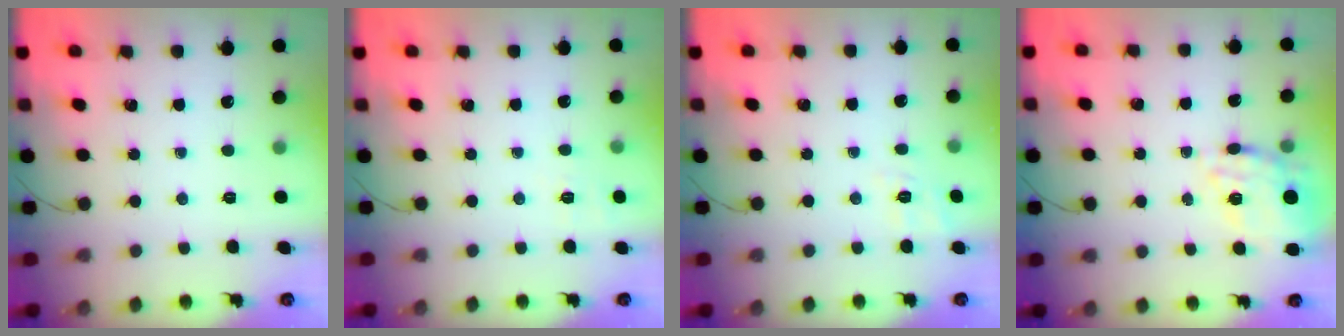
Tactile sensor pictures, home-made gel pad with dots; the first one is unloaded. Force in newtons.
{"total": 3.0, "press": 2.4, "slide": 1.8}
{"total": 2.0, "press": 0.4, "slide": 2.0}
{"total": 11.4, "press": 10.9, "slide": 3.2}